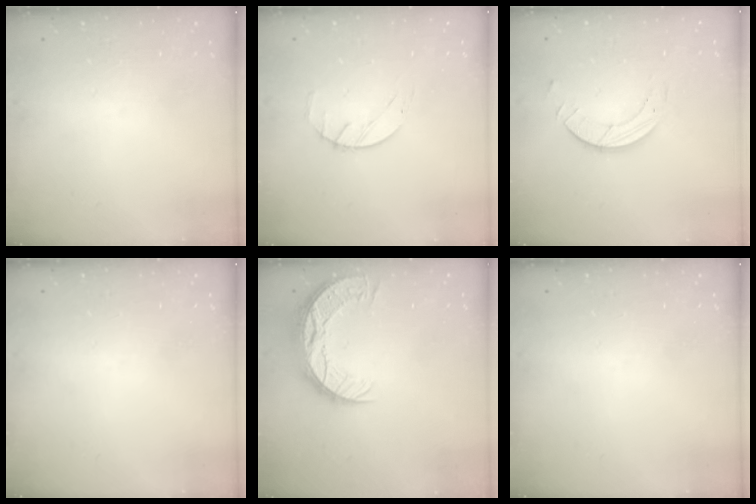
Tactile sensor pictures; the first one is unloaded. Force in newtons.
{"total": 2.5, "press": 2.5, "slide": 0.4}
{"total": 4.2, "press": 4.2, "slide": 0.3}
{"total": 0.0}
{"total": 12.2, "press": 12.2, "slide": 0.8}
{"total": 0.0}